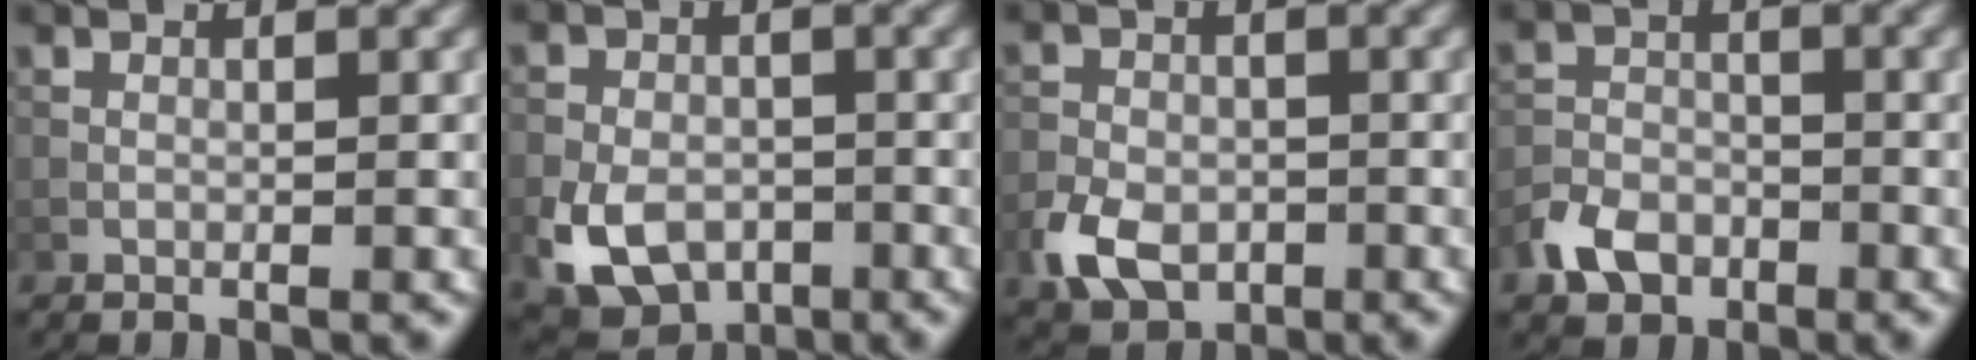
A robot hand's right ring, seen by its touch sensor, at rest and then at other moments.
{"total": 7.0, "force": [-2.8, 4.9, 4.2], "torque": [-0.085, -0.013, -0.050]}
{"total": 4.8, "force": [-2.1, 3.4, 2.7], "torque": [-0.058, -0.008, -0.043]}
{"total": 3.7, "force": [-2.2, 2.6, 1.5], "torque": [-0.030, -0.001, -0.047]}